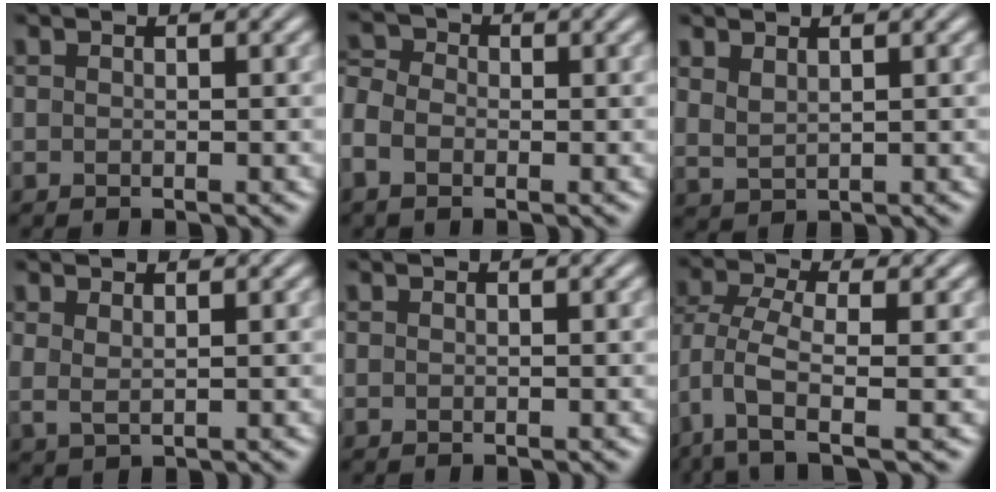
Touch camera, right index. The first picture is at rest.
{"total": 4.0, "force": [-0.6, 3.4, 2.0], "torque": [-0.050, -0.008, -0.017]}
{"total": 2.0, "force": [1.3, 1.3, 0.9], "torque": [-0.030, -0.010, 0.038]}
{"total": 1.5, "force": [1.0, 0.5, 0.9], "torque": [-0.023, -0.006, 0.030]}
{"total": 0.0}
{"total": 6.0, "force": [-2.6, 3.0, 4.5], "torque": [-0.125, -0.050, -0.017]}